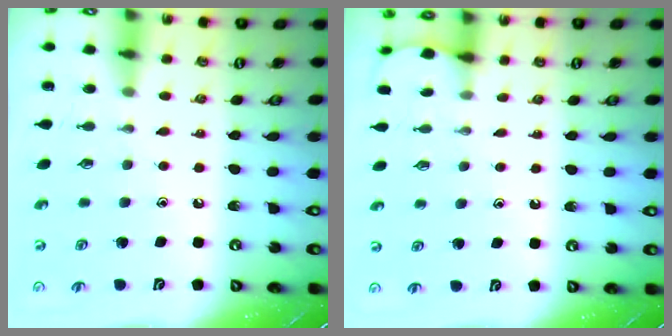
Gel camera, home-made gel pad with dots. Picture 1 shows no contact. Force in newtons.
{"total": 1.9, "press": 1.9, "slide": 0.2}